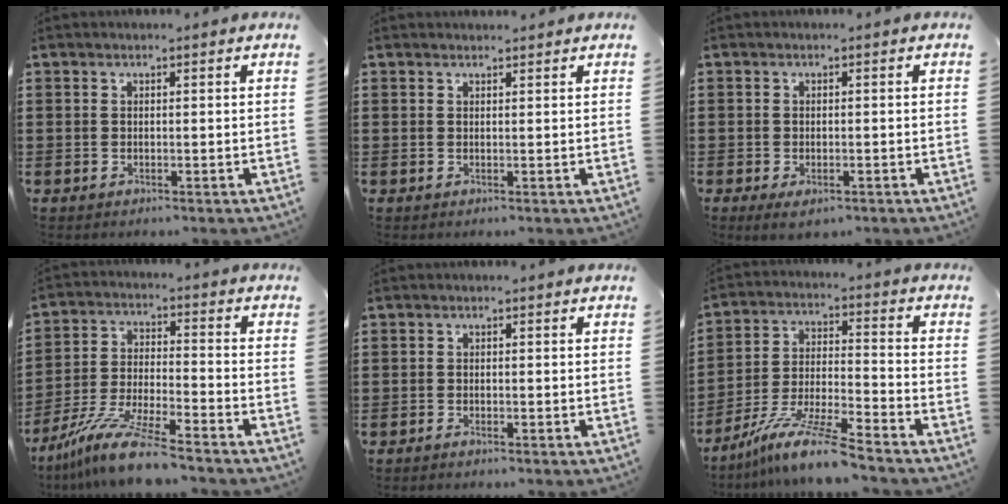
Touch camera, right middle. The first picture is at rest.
{"total": 0.8, "force": [0.7, 0.2, 0.0], "torque": [0.005, -0.003, 0.013]}
{"total": 1.4, "force": [-0.9, 0.5, 1.0], "torque": [-0.020, -0.003, -0.017]}
{"total": 11.1, "force": [-9.4, 0.3, 6.0], "torque": [-0.130, 0.001, -0.188]}
{"total": 0.7, "force": [-0.6, 0.1, 0.3], "torque": [-0.009, -0.004, -0.011]}
{"total": 10.4, "force": [-8.7, 0.0, 5.7], "torque": [-0.114, 0.001, -0.171]}